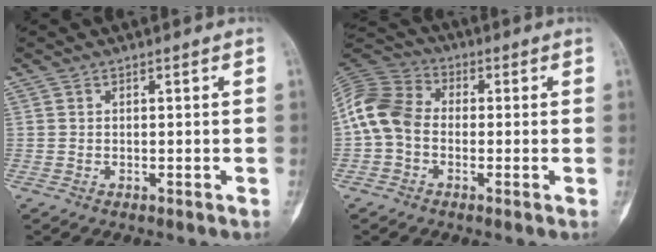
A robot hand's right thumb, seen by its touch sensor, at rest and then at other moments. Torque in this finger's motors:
{"motor_torque": [-0.32, 0.88, 0.93, -0.10, 0.18]}